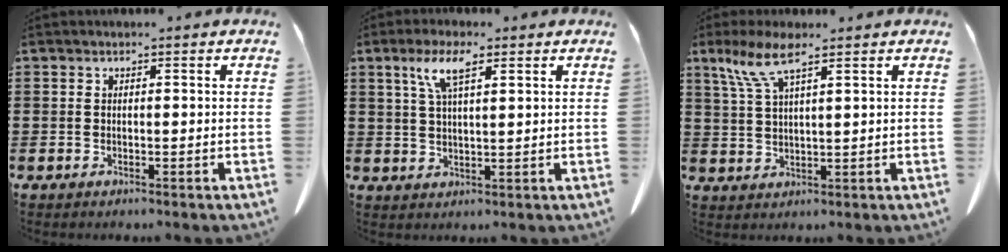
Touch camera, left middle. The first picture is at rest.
{"total": 6.2, "force": [3.2, 1.6, 5.1], "torque": [-0.110, 0.012, 0.053]}
{"total": 6.7, "force": [4.2, 1.1, 5.1], "torque": [-0.117, -0.006, 0.073]}